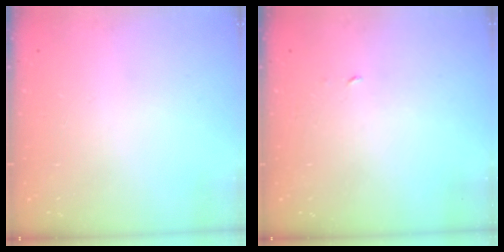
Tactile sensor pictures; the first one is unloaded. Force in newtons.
{"total": 1.8, "press": 1.8, "slide": 0.1}